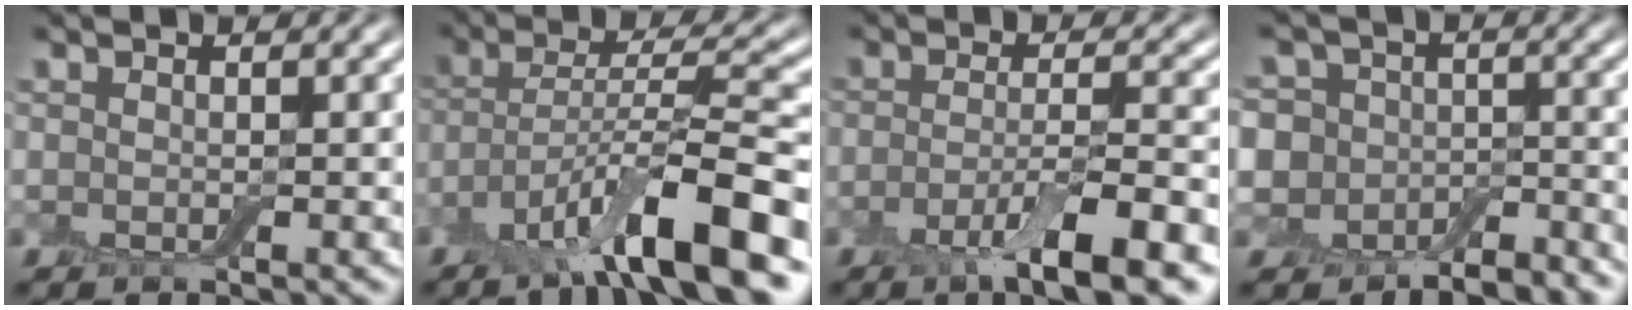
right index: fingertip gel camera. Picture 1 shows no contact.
{"total": 10.3, "force": [-5.8, 2.0, 8.3], "torque": [-0.137, 0.009, -0.106]}
{"total": 6.6, "force": [-3.5, 1.1, 5.4], "torque": [-0.093, -0.001, -0.062]}
{"total": 8.6, "force": [-4.7, 6.6, 2.9], "torque": [-0.057, 0.009, -0.101]}